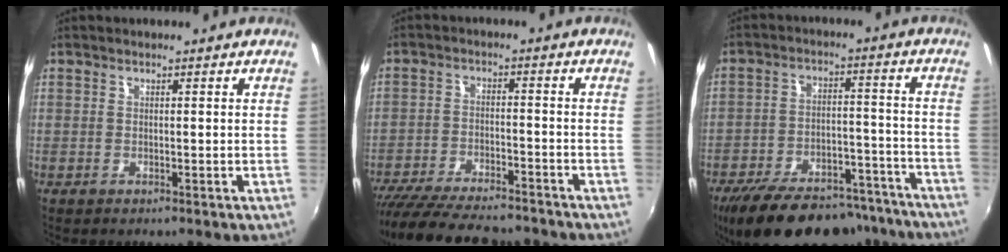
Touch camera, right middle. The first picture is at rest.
{"total": 18.0, "force": [-15.6, 4.3, 8.0], "torque": [-0.165, -0.034, -0.242]}
{"total": 25.7, "force": [-21.2, 9.7, 11.0], "torque": [-0.211, 0.006, -0.286]}